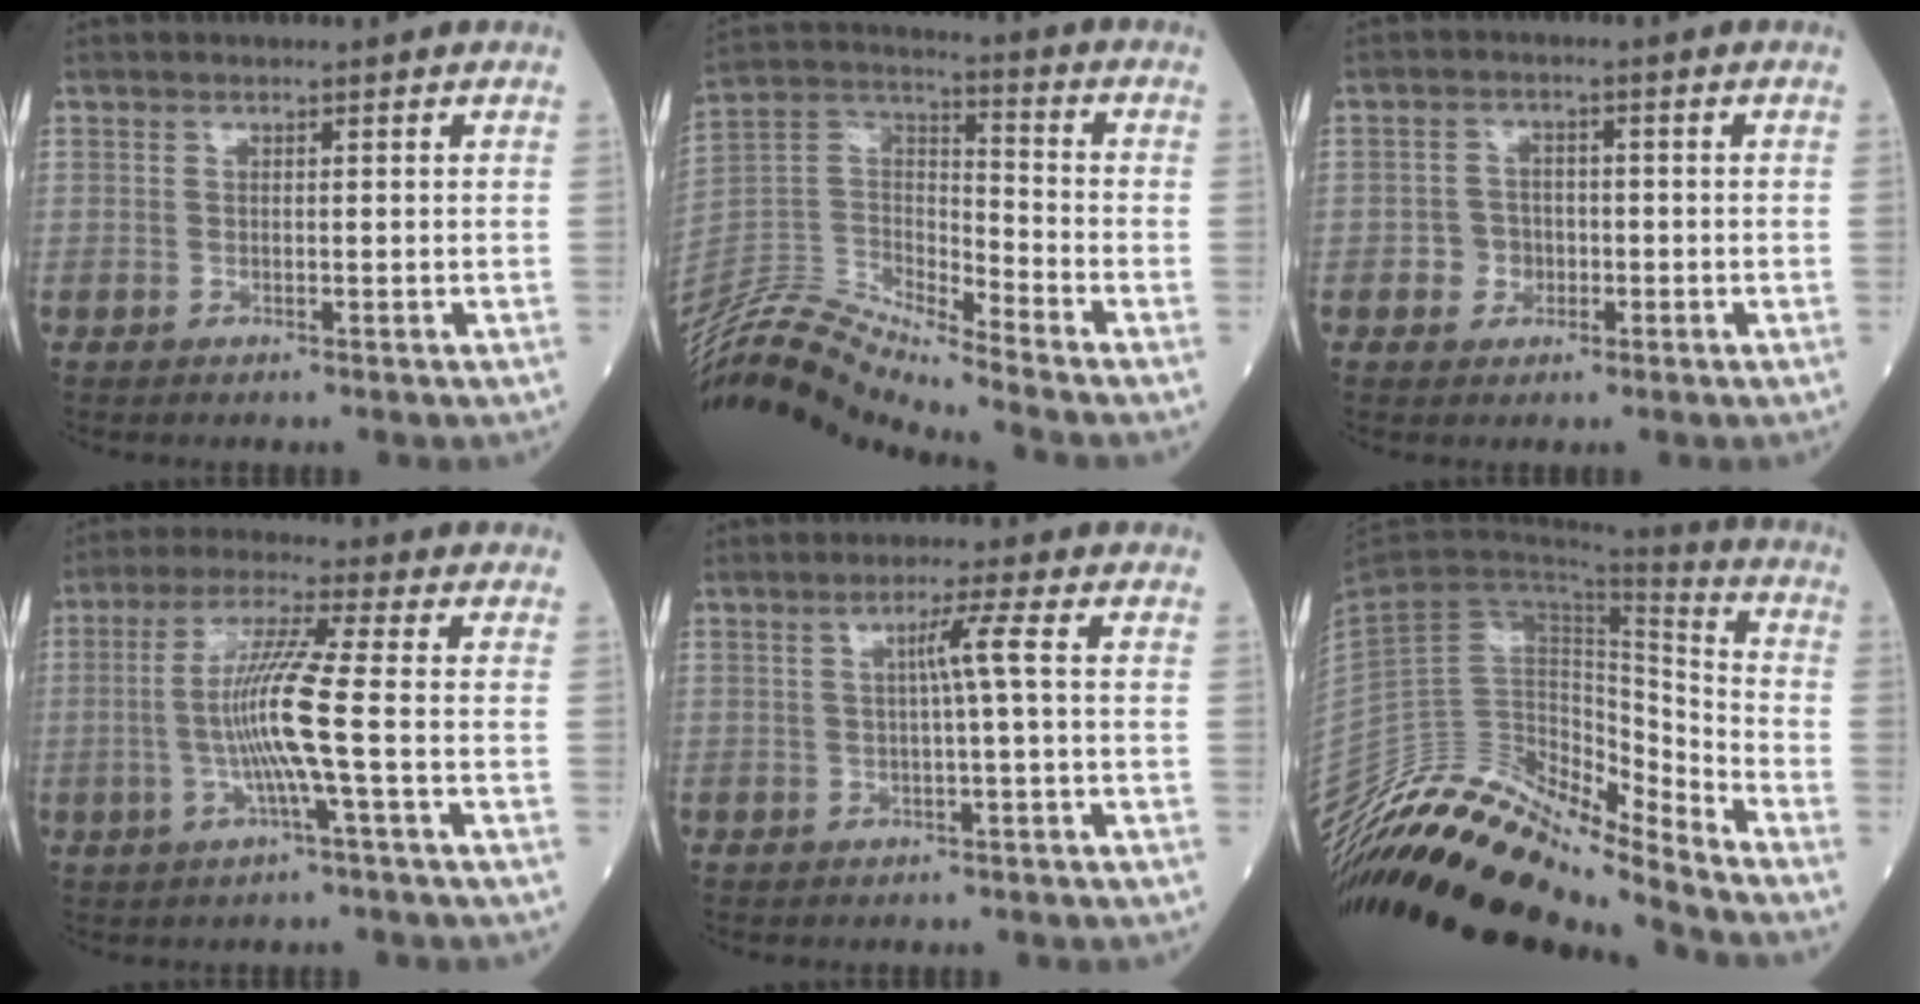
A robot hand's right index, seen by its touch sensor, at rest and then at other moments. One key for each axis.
{"total": 13.6, "fx": -13.1, "fy": -0.1, "fz": 3.5, "tx": -0.074, "ty": 0.042, "tz": -0.257}
{"total": 3.2, "fx": -1.0, "fy": 2.9, "fz": 0.9, "tx": -0.011, "ty": 0.009, "tz": -0.017}
{"total": 8.6, "fx": -1.4, "fy": -1.1, "fz": 8.4, "tx": -0.170, "ty": 0.003, "tz": -0.029}
{"total": 3.3, "fx": 0.1, "fy": -1.0, "fz": 3.1, "tx": -0.056, "ty": 0.004, "tz": 0.003}
{"total": 17.7, "fx": -17.0, "fy": 2.0, "fz": 4.7, "tx": -0.077, "ty": 0.070, "tz": -0.300}